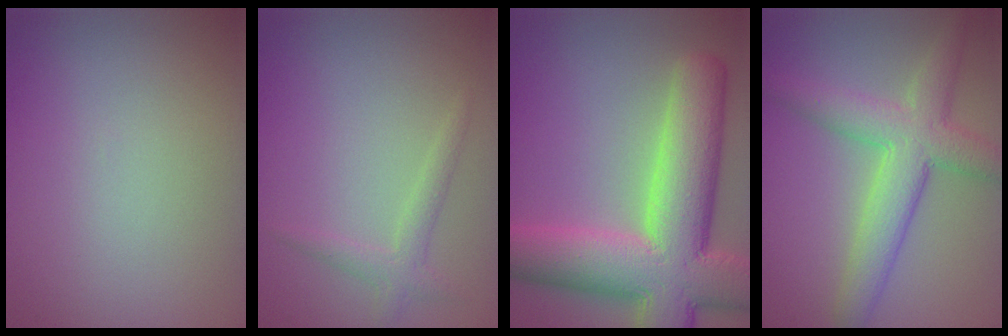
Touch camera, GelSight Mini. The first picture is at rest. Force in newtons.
{"total": 1.6, "press": 1.6, "slide": 0.1}
{"total": 11.8, "press": 11.7, "slide": 1.0}
{"total": 5.4, "press": 5.4, "slide": 0.3}